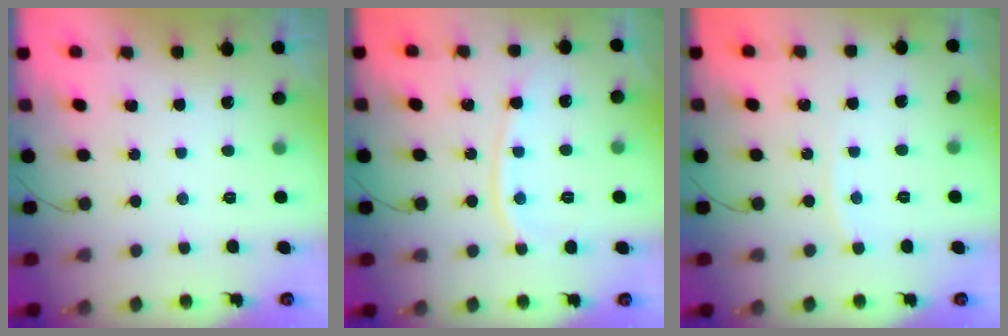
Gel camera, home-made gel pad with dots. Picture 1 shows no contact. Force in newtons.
{"total": 8.9, "press": 8.9, "slide": 1.0}
{"total": 2.9, "press": 2.9, "slide": 0.5}